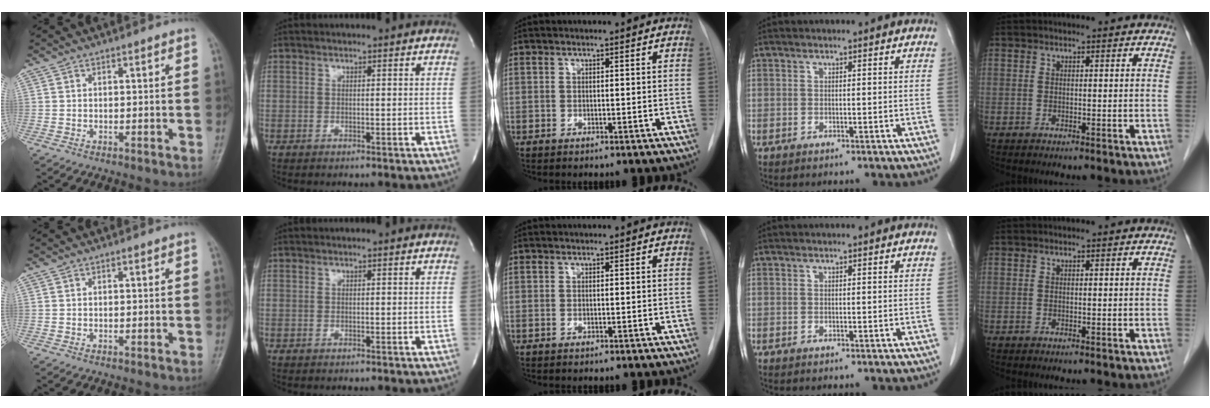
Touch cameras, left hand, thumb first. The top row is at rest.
{}